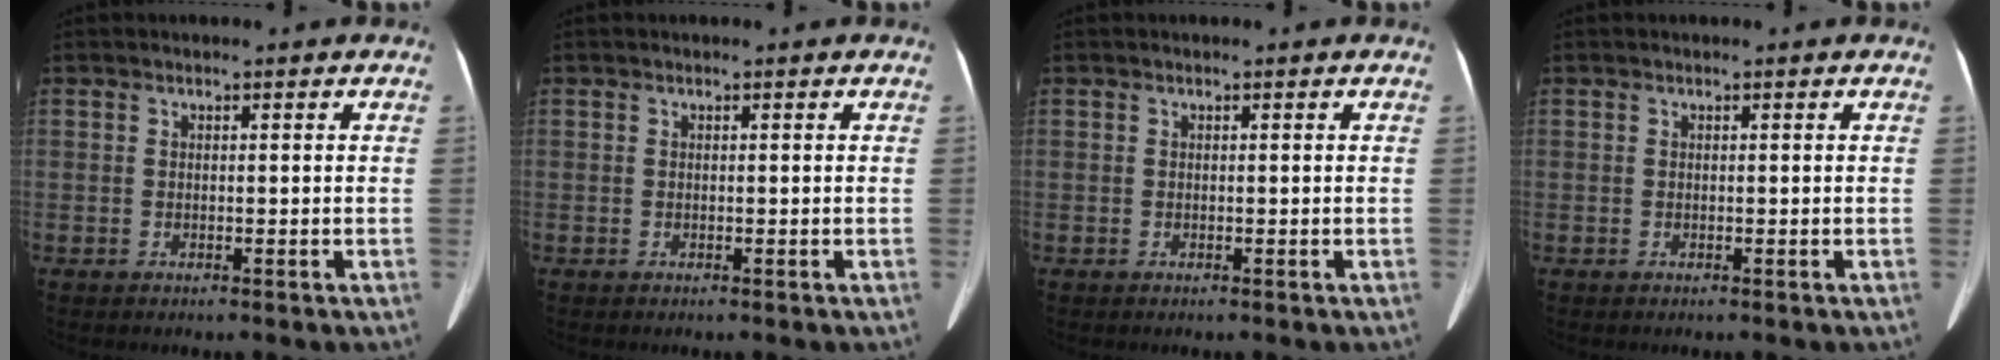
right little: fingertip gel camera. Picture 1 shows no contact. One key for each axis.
{"total": 0.0}
{"total": 0.0}
{"total": 0.0}